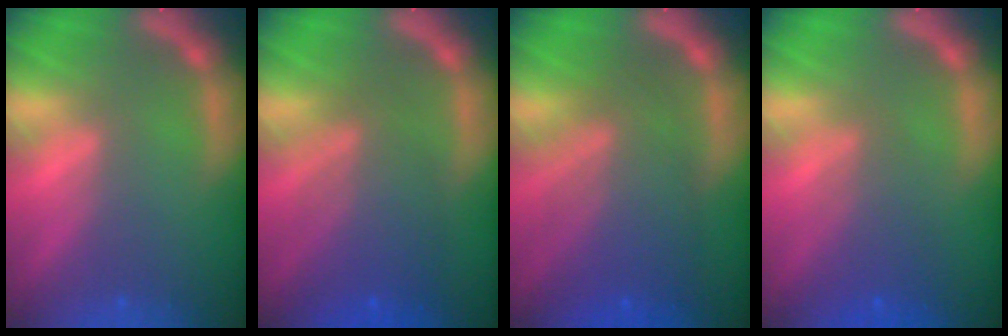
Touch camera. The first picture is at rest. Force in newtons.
{"total": 6.6}
{"total": 8.1}
{"total": 3.6}